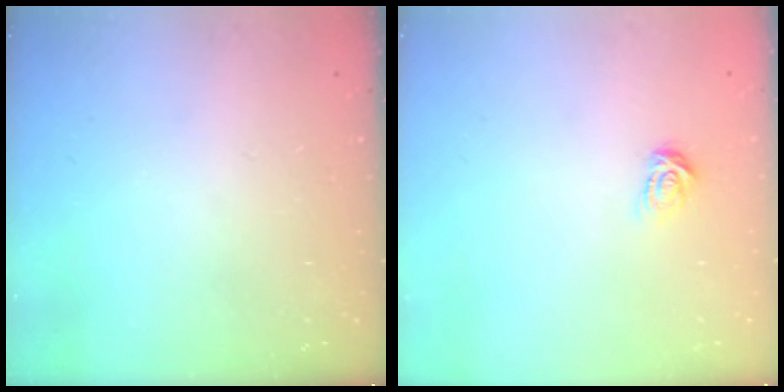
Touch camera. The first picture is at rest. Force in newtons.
{"total": 3.7, "press": 3.7, "slide": 0.3}